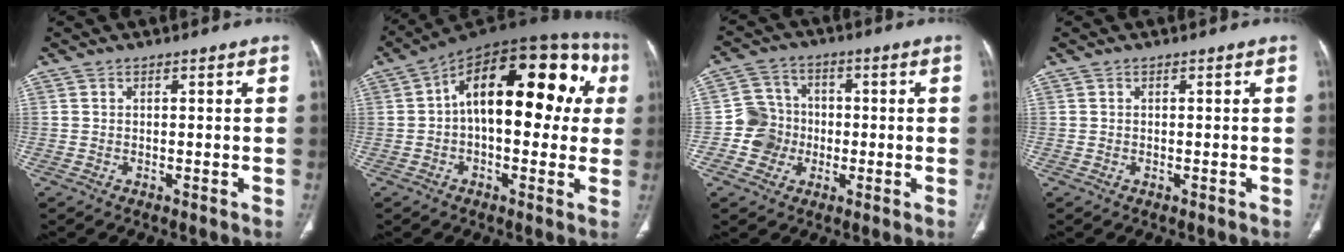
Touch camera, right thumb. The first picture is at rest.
{"total": 23.2, "force": [3.4, 11.7, 19.8], "torque": [-0.257, 0.047, 0.038]}
{"total": 7.4, "force": [-1.5, 7.1, 1.5], "torque": [0.009, 0.019, -0.033]}
{"total": 0.0}